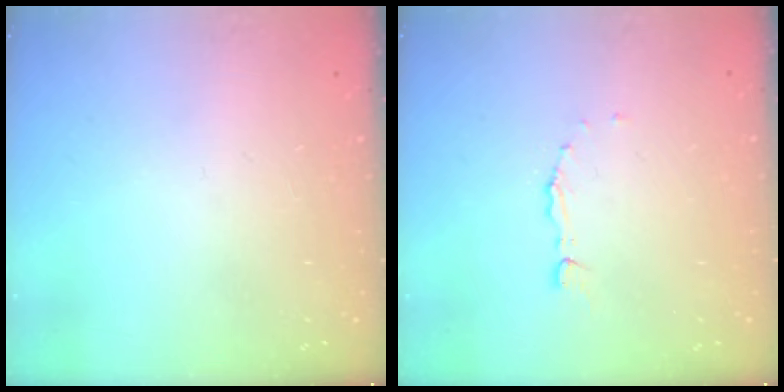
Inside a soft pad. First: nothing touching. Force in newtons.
{"total": 2.0, "press": 2.0, "slide": 0.3}